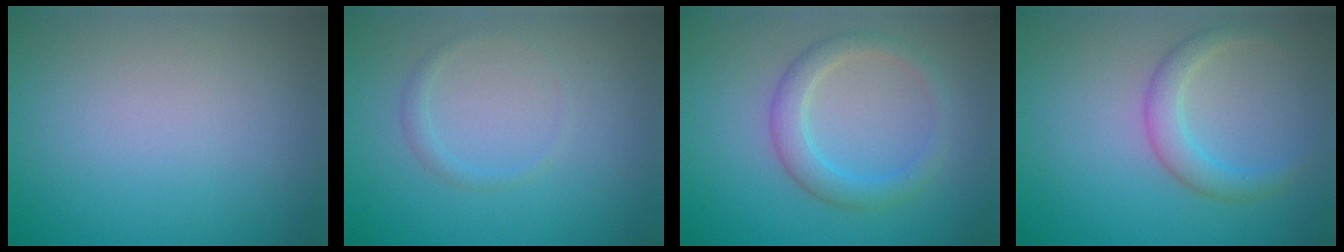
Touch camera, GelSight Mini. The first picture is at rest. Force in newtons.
{"total": 0.9, "press": 0.9, "slide": 0.1}
{"total": 2.8, "press": 2.8, "slide": 0.1}
{"total": 2.6, "press": 2.6, "slide": 0.2}